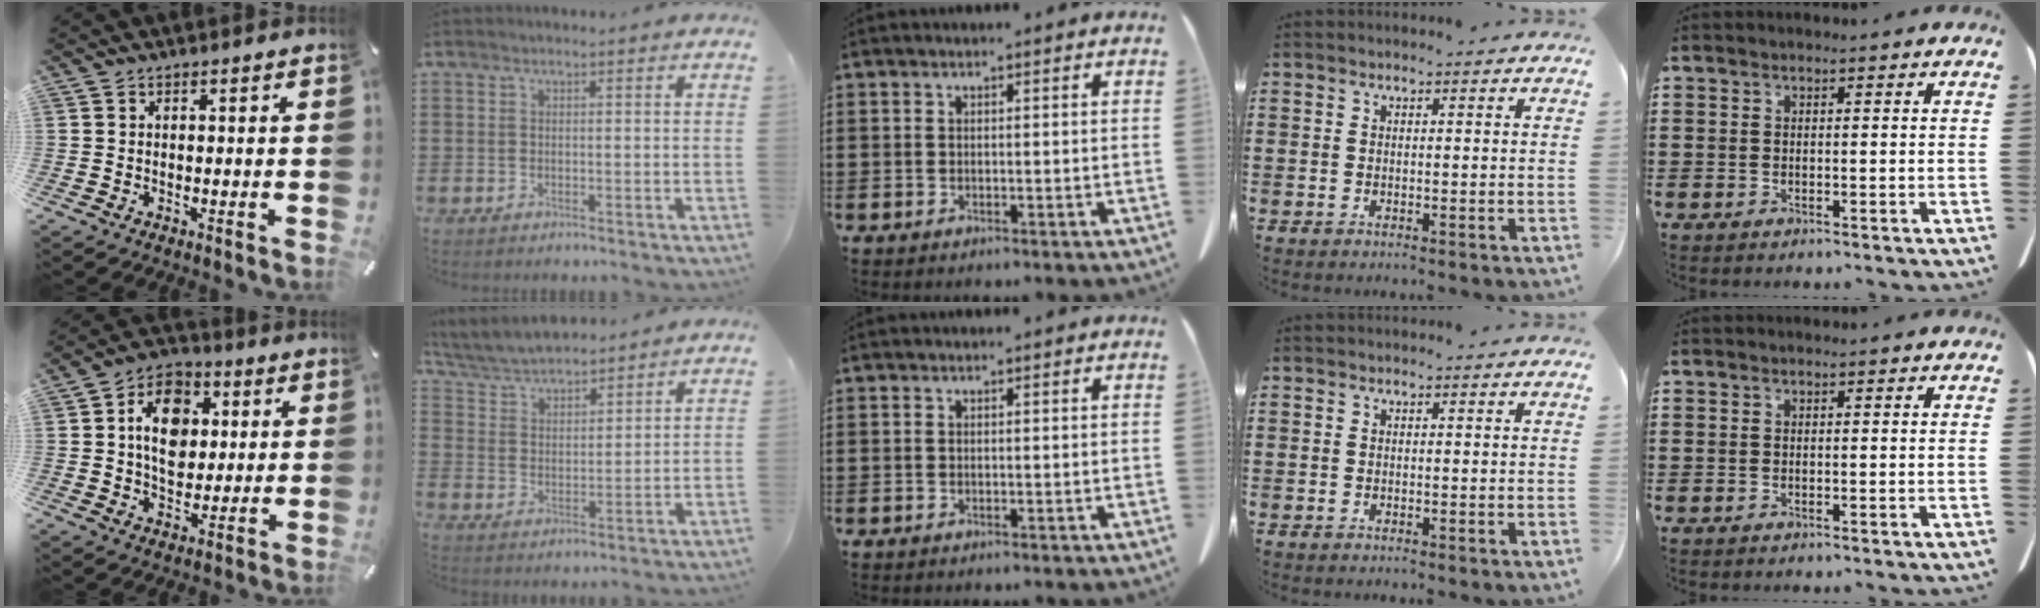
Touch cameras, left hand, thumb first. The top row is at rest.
{"thumb": {"total": 11.9, "force": [1.5, 9.2, 7.3], "torque": [-0.109, 0.011, 0.026]}, "index": {"total": 5.2, "force": [5.1, 0.8, 0.9], "torque": [-0.039, -0.017, 0.092]}}